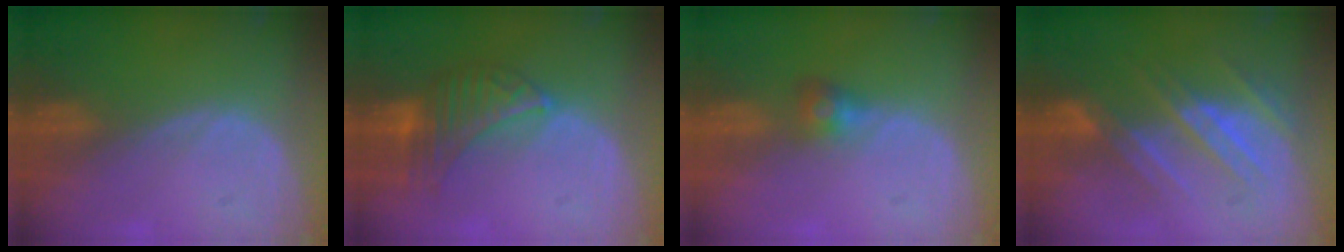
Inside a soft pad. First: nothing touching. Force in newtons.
{"total": 7.1, "press": 6.7, "slide": 2.4}
{"total": 2.8, "press": 2.6, "slide": 0.9}
{"total": 7.9, "press": 7.5, "slide": 2.2}